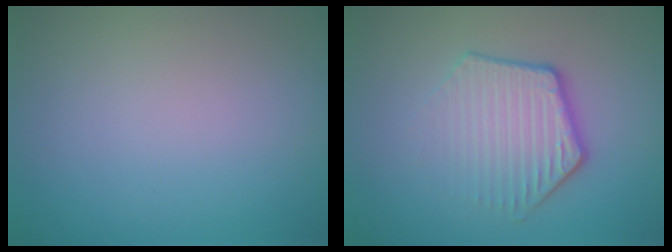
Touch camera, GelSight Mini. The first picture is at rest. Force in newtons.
{"total": 4.1, "press": 3.1, "slide": 2.6}